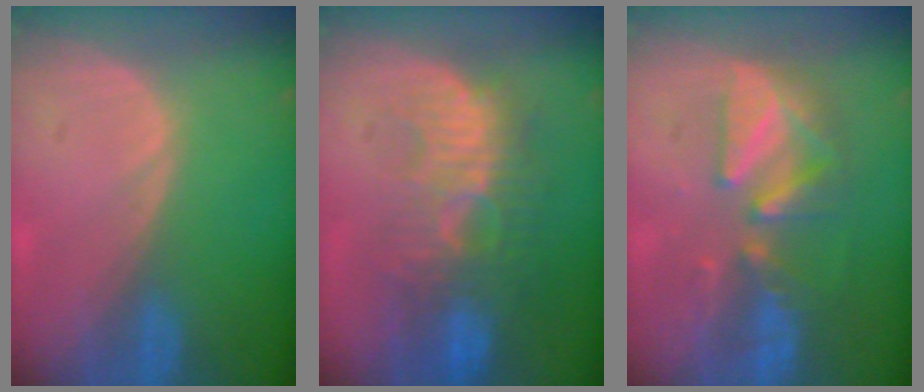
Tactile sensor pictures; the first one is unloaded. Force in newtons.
{"total": 10.4, "press": 9.5, "slide": 4.3}
{"total": 7.9, "press": 7.8, "slide": 1.4}